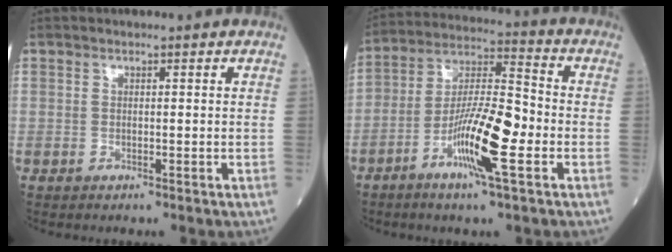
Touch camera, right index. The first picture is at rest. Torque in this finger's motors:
{"motor_torque": [1.10, -1.04, 0.35, 0.19]}